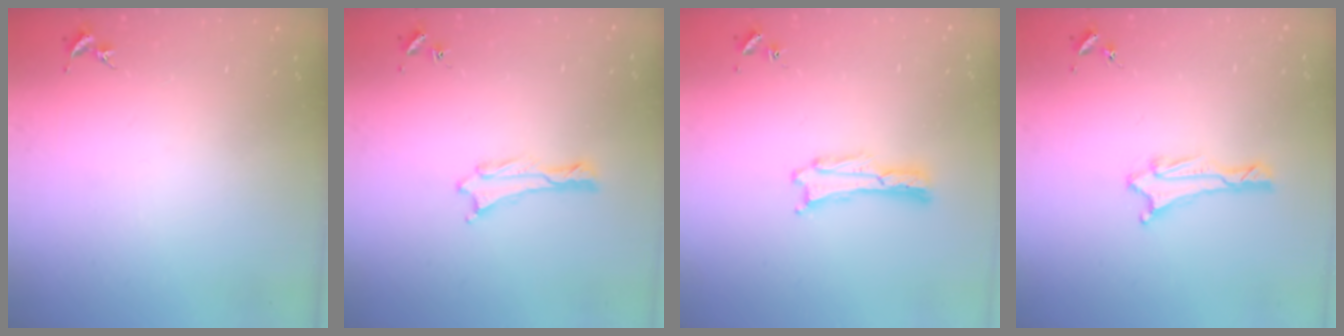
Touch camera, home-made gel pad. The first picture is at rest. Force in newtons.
{"total": 0.0}
{"total": 0.7, "press": 0.7, "slide": 0.1}
{"total": 1.3, "press": 1.3, "slide": 0.1}